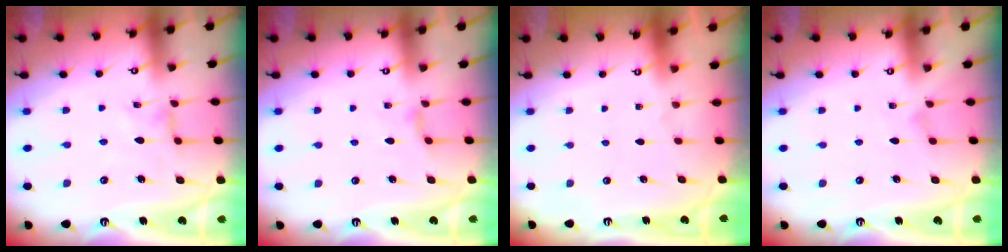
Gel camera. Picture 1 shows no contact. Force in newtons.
{"total": 2.7, "press": 2.6, "slide": 0.5}
{"total": 0.0}
{"total": 0.0}